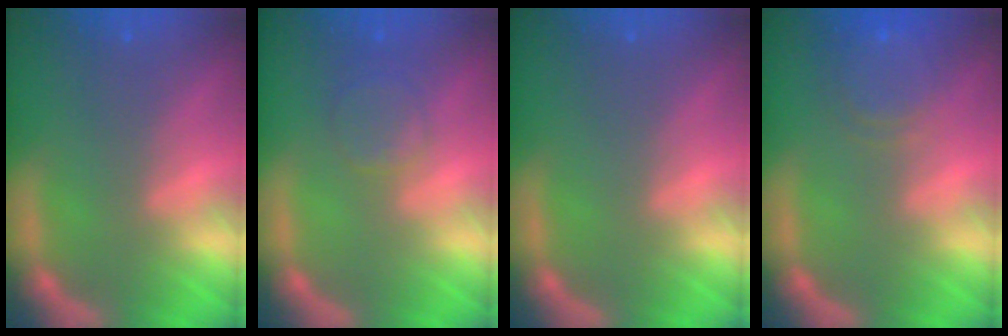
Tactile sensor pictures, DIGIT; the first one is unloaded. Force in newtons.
{"total": 2.9}
{"total": 0.0}
{"total": 4.6}